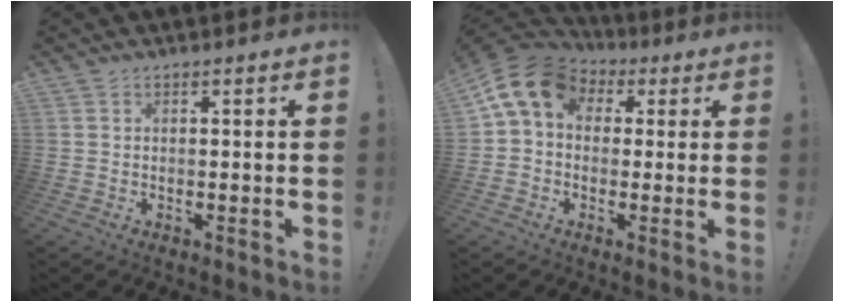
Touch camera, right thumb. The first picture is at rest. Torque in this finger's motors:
{"motor_torque": [0.86, 0.92, 1.05, -0.14, 0.09]}